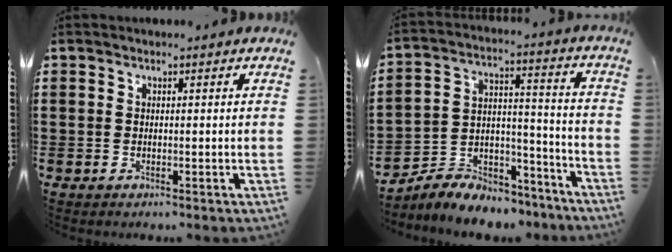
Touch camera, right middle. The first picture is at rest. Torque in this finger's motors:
{"motor_torque": [2.14, 0.00, 0.25, 0.12]}